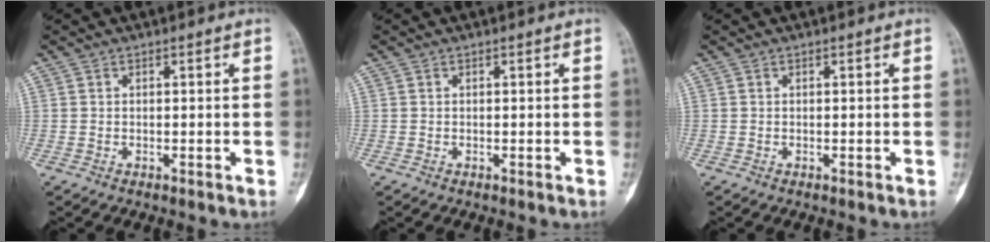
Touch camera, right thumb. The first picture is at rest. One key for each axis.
{"total": 0.0}
{"total": 0.0}